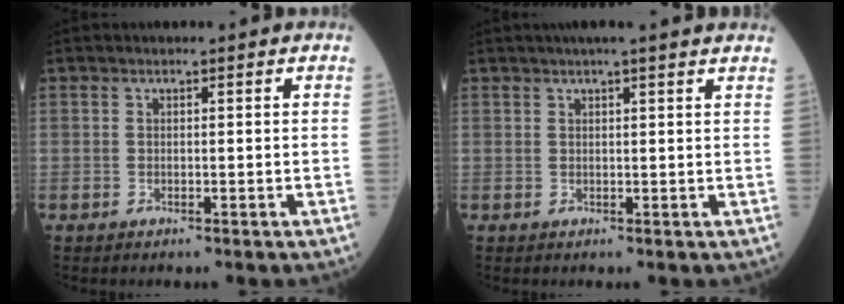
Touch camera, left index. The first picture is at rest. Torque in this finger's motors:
{"motor_torque": [0.04, -0.10, 0.07, 0.04]}